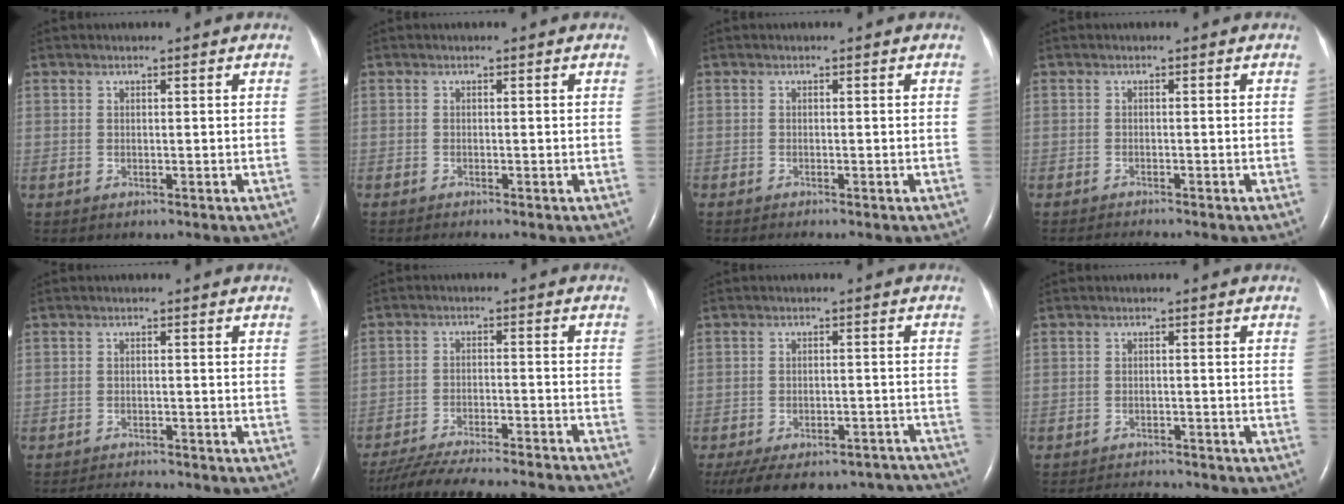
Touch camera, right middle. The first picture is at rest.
{"total": 2.1, "force": [-1.7, -0.2, 1.1], "torque": [-0.015, -0.003, -0.025]}
{"total": 1.9, "force": [-1.7, -0.1, 1.0], "torque": [-0.014, -0.004, -0.024]}
{"total": 3.2, "force": [-3.0, -0.3, 1.1], "torque": [-0.020, -0.012, -0.045]}
{"total": 5.3, "force": [-5.1, 0.5, 1.2], "torque": [-0.022, -0.012, -0.078]}
{"total": 24.5, "force": [-22.4, 1.7, 9.9], "torque": [-0.156, -0.043, -0.313]}
{"total": 21.6, "force": [-19.1, 7.0, 7.3], "torque": [-0.141, -0.001, -0.244]}
{"total": 6.1, "force": [-5.9, 1.0, 1.1], "torque": [-0.019, -0.007, -0.086]}